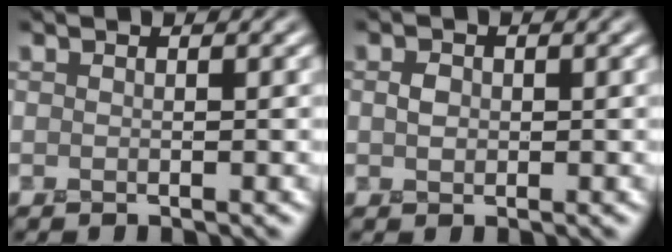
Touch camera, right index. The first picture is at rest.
{"total": 1.1, "force": [-0.1, 1.0, 0.6], "torque": [-0.012, 0.000, -0.007]}